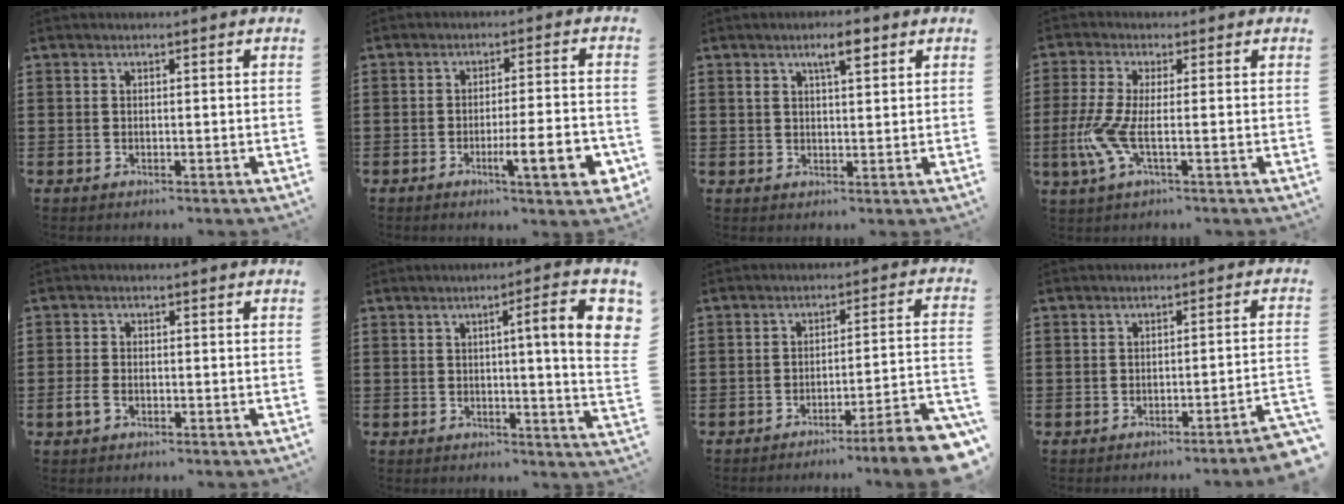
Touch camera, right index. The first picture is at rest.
{"total": 8.7, "force": [-3.1, 1.4, 8.0], "torque": [-0.118, -0.006, -0.051]}
{"total": 4.2, "force": [2.3, 1.1, 3.3], "torque": [-0.054, 0.003, 0.035]}
{"total": 6.4, "force": [-1.3, 1.3, 6.2], "torque": [-0.158, -0.027, -0.031]}
{"total": 2.1, "force": [-0.9, 1.2, 1.4], "torque": [-0.043, -0.005, -0.021]}
{"total": 9.4, "force": [2.1, 0.7, 9.1], "torque": [-0.135, -0.008, 0.025]}
{"total": 6.5, "force": [-4.9, -0.5, 4.2], "torque": [-0.067, -0.013, -0.096]}
{"total": 2.7, "force": [-2.2, -0.6, 1.5], "torque": [-0.026, -0.010, -0.045]}